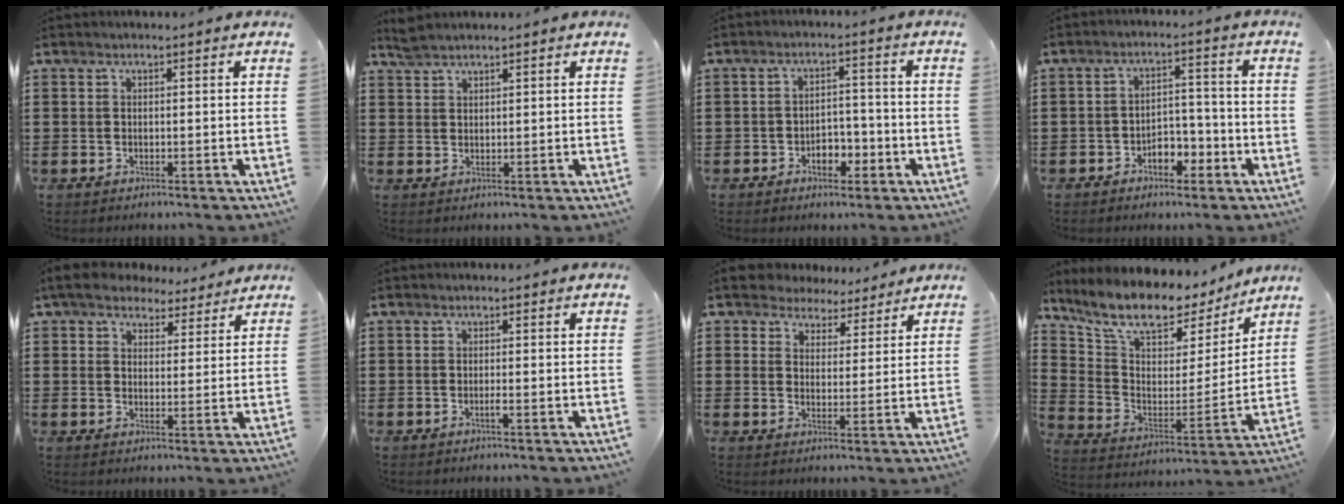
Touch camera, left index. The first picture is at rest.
{"total": 2.0, "force": [1.9, 0.3, 0.7], "torque": [-0.018, 0.001, 0.037]}
{"total": 3.9, "force": [-2.3, 2.3, 2.1], "torque": [-0.033, 0.003, -0.048]}
{"total": 4.4, "force": [-2.9, 2.4, 2.2], "torque": [-0.041, 0.010, -0.058]}
{"total": 5.8, "force": [5.0, 2.4, 1.8], "torque": [-0.056, -0.005, 0.091]}
{"total": 0.8, "force": [-0.3, -0.2, 0.8], "torque": [-0.015, -0.002, -0.006]}
{"total": 4.6, "force": [4.1, 2.0, -0.1], "torque": [-0.020, -0.008, 0.076]}
{"total": 10.4, "force": [8.7, 3.2, 4.5], "torque": [-0.116, -0.060, 0.147]}